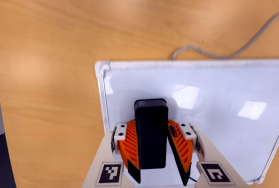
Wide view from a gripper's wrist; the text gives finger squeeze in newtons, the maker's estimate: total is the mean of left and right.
{"total": 9.7, "left": 11.1, "right": 8.4}